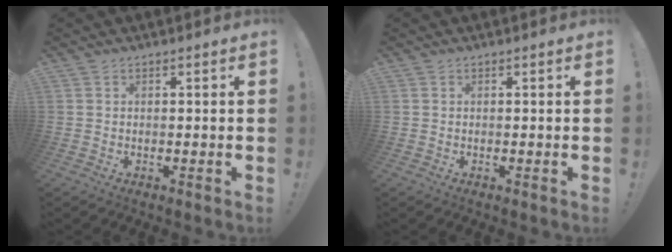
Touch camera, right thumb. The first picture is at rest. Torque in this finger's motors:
{"motor_torque": [0.00, 0.01, -0.02, 0.01, 0.00]}